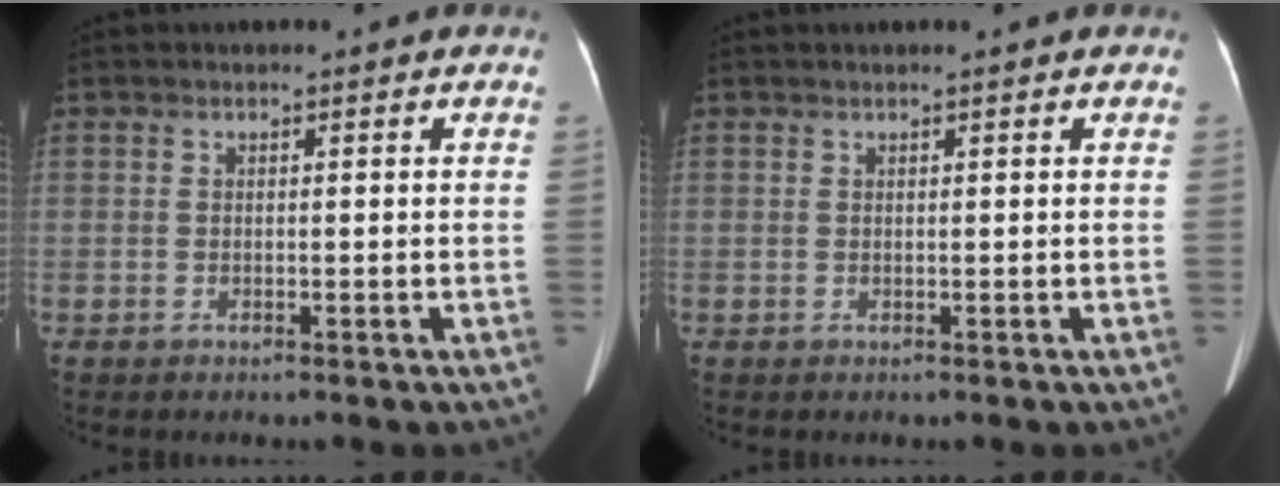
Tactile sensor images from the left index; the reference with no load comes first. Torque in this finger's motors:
{"motor_torque": [0.20, -0.13, 0.04, 0.02]}